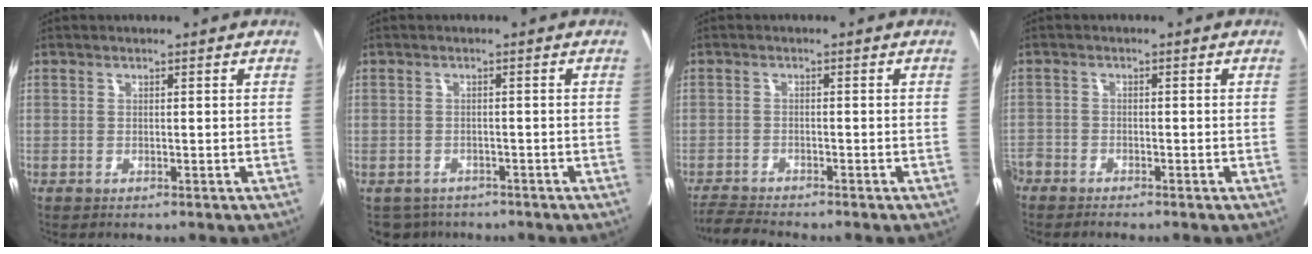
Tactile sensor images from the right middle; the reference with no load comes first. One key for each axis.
{"total": 3.8, "fx": -3.1, "fy": 2.1, "fz": -0.2, "tx": 0.009, "ty": 0.000, "tz": -0.049}
{"total": 3.6, "fx": -3.5, "fy": -0.6, "fz": 0.7, "tx": -0.012, "ty": -0.019, "tz": -0.063}
{"total": 4.9, "fx": -4.4, "fy": 1.4, "fz": 1.7, "tx": -0.033, "ty": -0.009, "tz": -0.081}